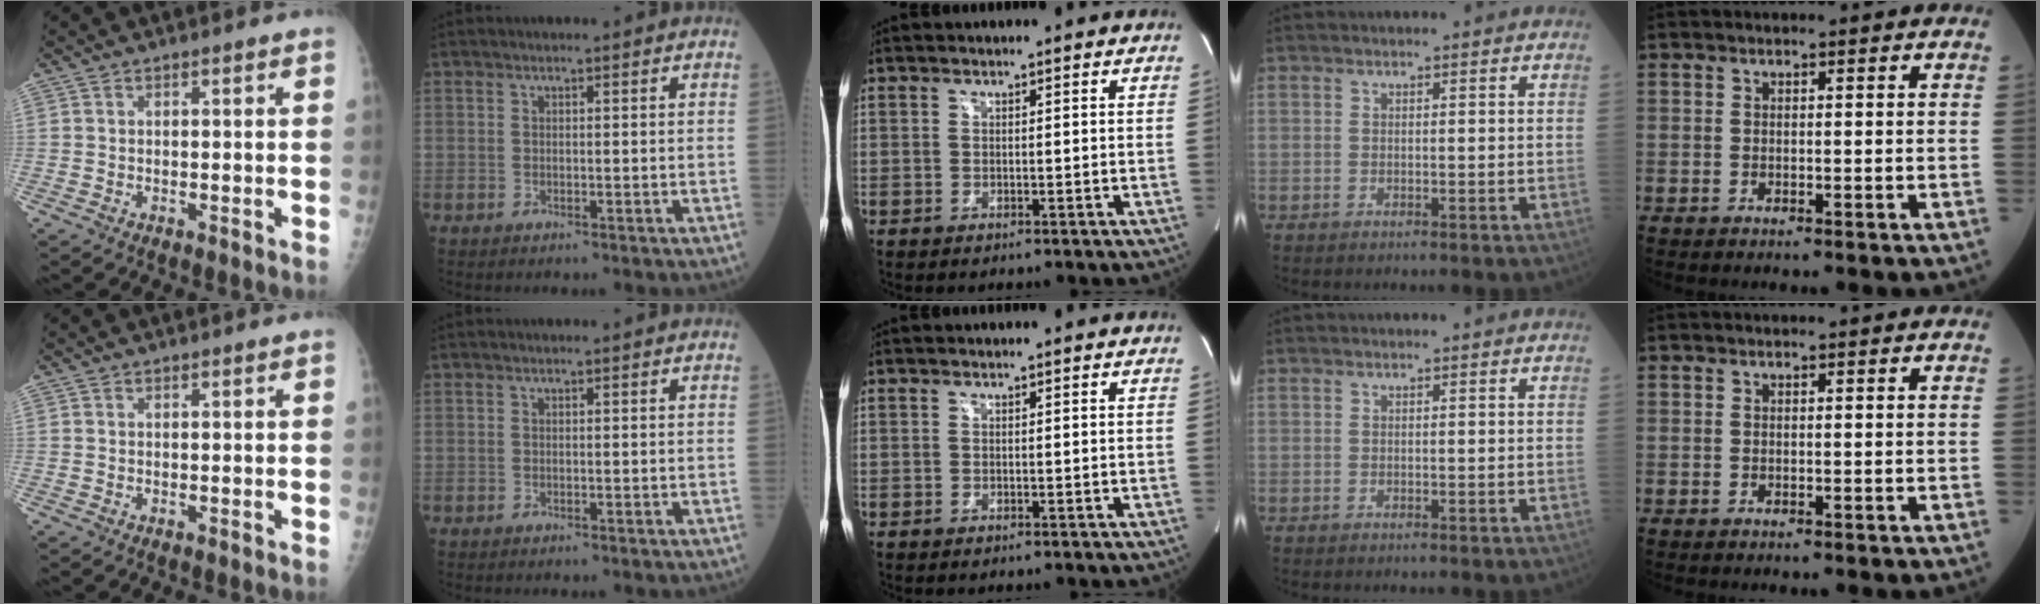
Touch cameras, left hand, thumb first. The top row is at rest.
{}